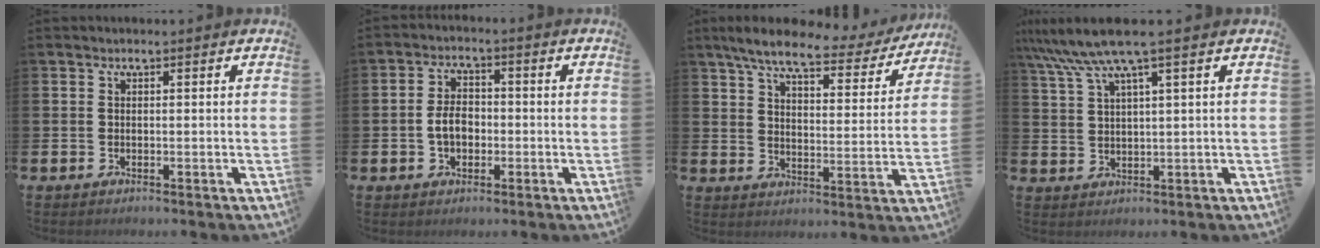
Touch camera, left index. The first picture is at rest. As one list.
[{"total": 4.0, "force": [-0.9, 2.8, 2.7], "torque": [-0.037, 0.001, -0.022]}, {"total": 7.5, "force": [6.3, 1.6, 3.8], "torque": [-0.094, -0.034, 0.103]}, {"total": 7.0, "force": [4.9, 0.6, 4.9], "torque": [-0.110, -0.008, 0.087]}]